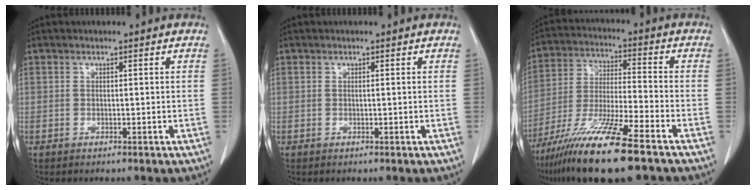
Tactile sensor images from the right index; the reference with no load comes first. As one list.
[{"total": 0.0}, {"total": 15.4, "force": [-10.3, 0.4, 11.5], "torque": [-0.238, -0.048, -0.192]}]